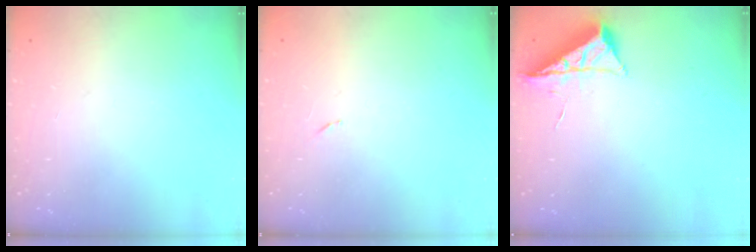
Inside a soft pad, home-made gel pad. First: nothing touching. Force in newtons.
{"total": 3.5, "press": 3.3, "slide": 1.2}
{"total": 6.1, "press": 6.1, "slide": 0.7}